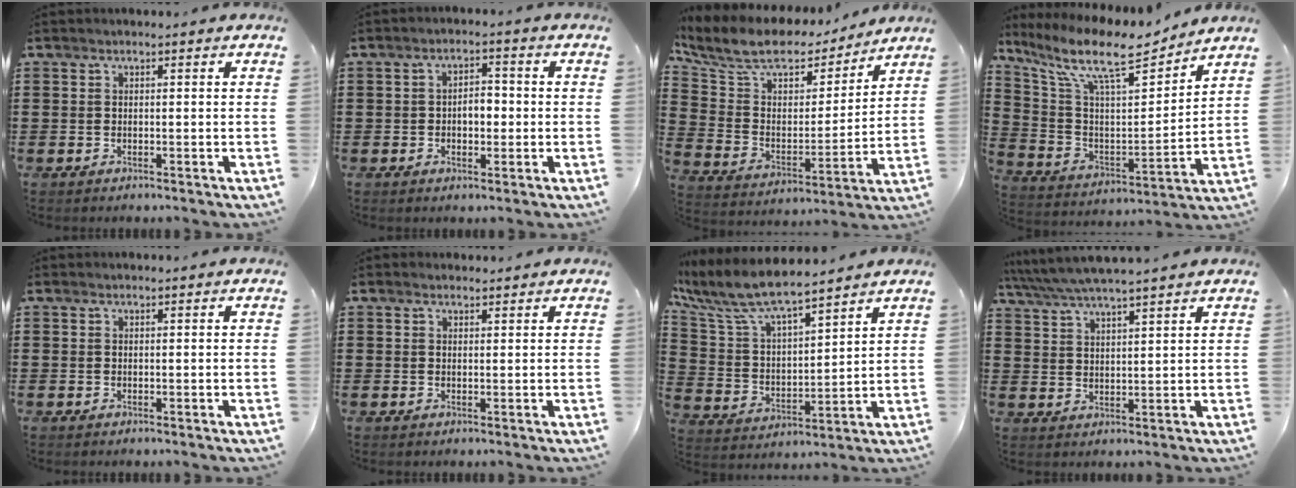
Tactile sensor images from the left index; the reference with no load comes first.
{"total": 3.5, "force": [-0.4, 2.0, 2.9], "torque": [-0.050, 0.003, -0.014]}
{"total": 10.7, "force": [9.0, 3.7, 4.3], "torque": [-0.120, -0.055, 0.156]}
{"total": 12.5, "force": [9.5, 3.1, 7.5], "torque": [-0.175, -0.049, 0.161]}
{"total": 0.0}
{"total": 1.0, "force": [1.0, 0.3, 0.2], "torque": [-0.005, 0.002, 0.020]}
{"total": 8.1, "force": [7.1, 1.6, 3.6], "torque": [-0.103, -0.038, 0.120]}
{"total": 4.9, "force": [4.5, -0.2, 1.9], "torque": [-0.051, -0.020, 0.079]}